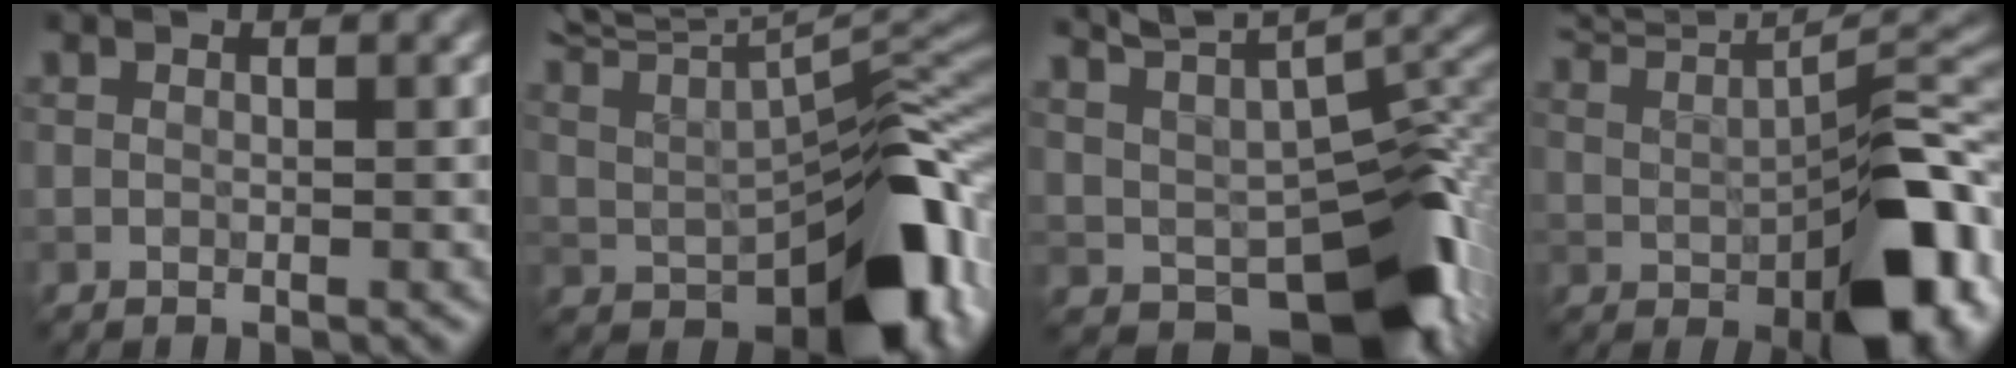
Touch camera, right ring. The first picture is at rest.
{"total": 10.9, "force": [2.1, 5.2, 9.3], "torque": [-0.148, 0.013, 0.077]}
{"total": 9.4, "force": [-1.0, 4.9, 7.9], "torque": [-0.114, -0.013, 0.027]}
{"total": 10.4, "force": [2.4, 4.1, 9.3], "torque": [-0.139, 0.007, 0.078]}